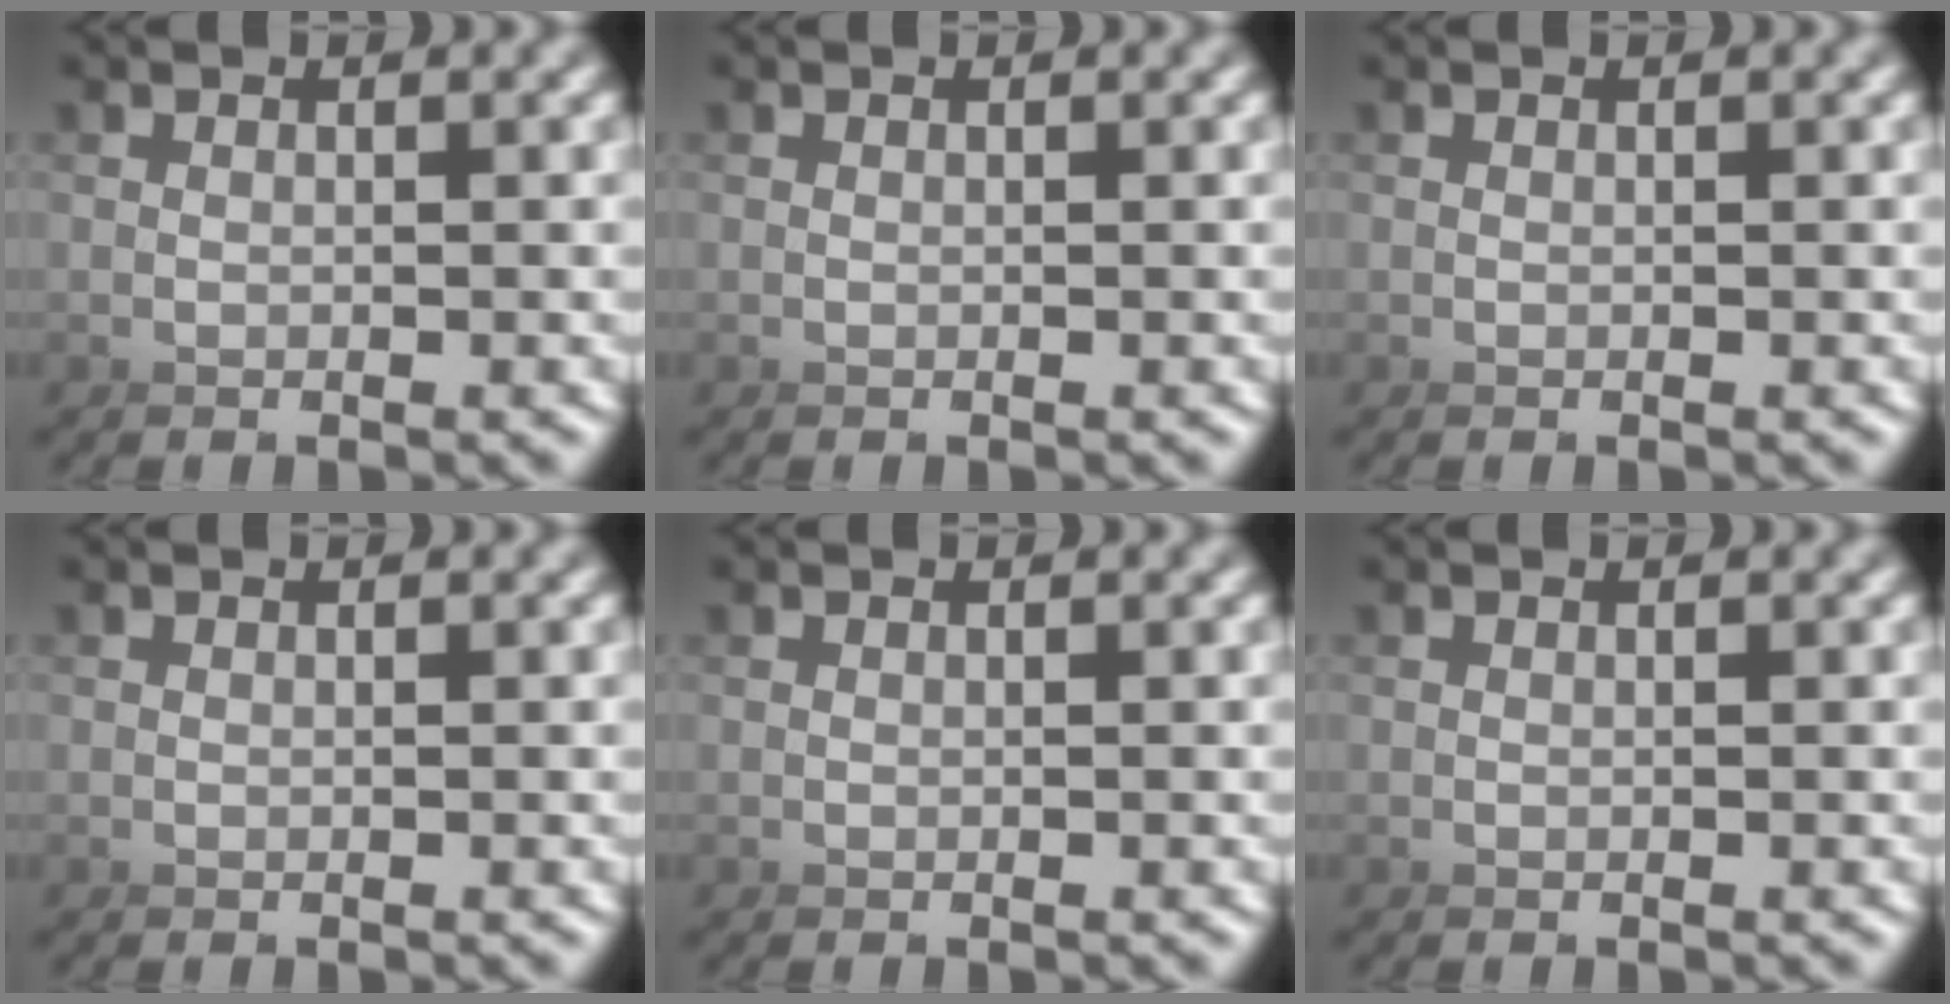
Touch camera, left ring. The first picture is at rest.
{"total": 0.0}
{"total": 0.0}
{"total": 0.0}
{"total": 0.0}
{"total": 0.0}